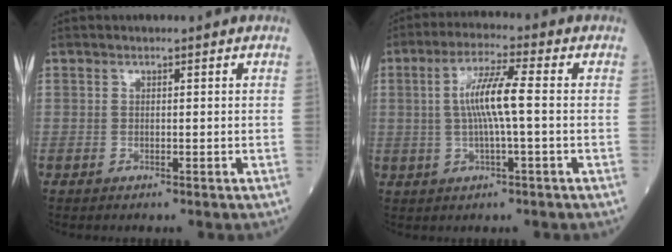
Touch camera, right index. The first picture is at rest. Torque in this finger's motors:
{"motor_torque": [0.22, -0.02, 0.57, 0.16]}